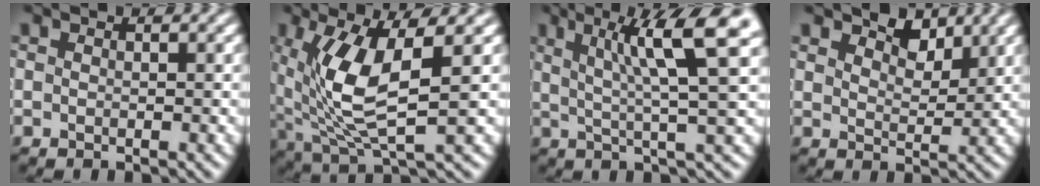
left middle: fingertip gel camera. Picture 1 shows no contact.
{"total": 7.6, "force": [1.8, 2.4, 7.0], "torque": [-0.154, -0.003, 0.040]}
{"total": 8.3, "force": [3.7, 1.2, 7.3], "torque": [-0.099, 0.021, 0.057]}
{"total": 3.3, "force": [2.7, 1.3, 1.3], "torque": [-0.019, 0.005, 0.033]}